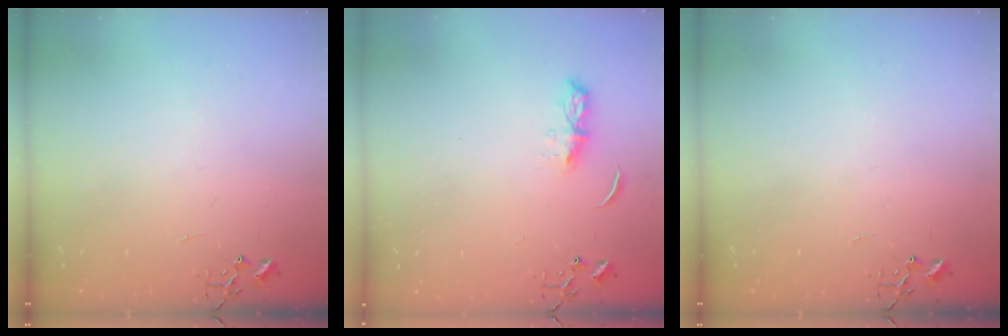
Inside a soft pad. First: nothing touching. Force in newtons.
{"total": 6.1, "press": 6.0, "slide": 0.7}
{"total": 0.0}